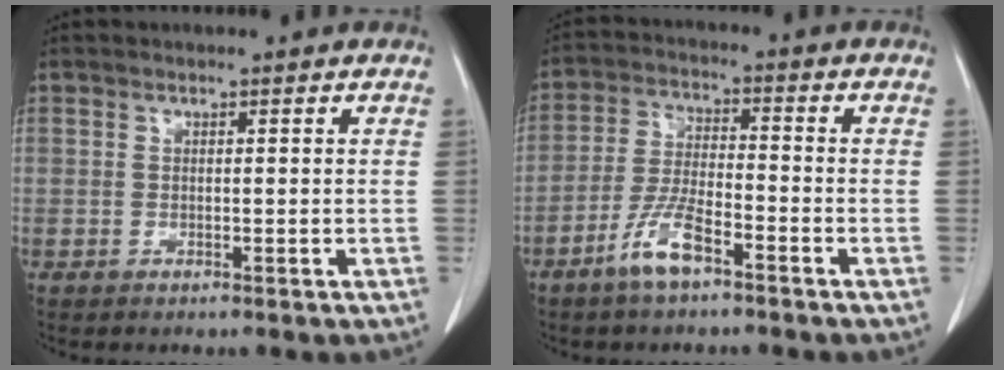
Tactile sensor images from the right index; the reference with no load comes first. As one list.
[{"total": 6.8, "force": [-4.3, 1.4, 5.1], "torque": [-0.107, -0.002, -0.082]}]